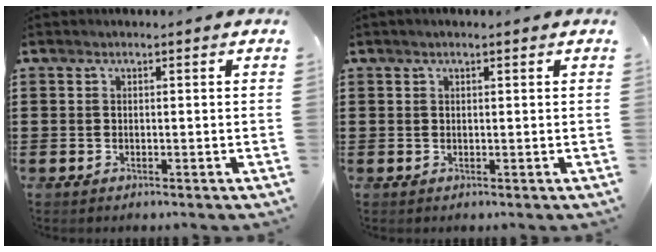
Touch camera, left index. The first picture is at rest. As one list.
[{"total": 0.7, "force": [0.4, 0.1, 0.6], "torque": [-0.011, 0.002, 0.008]}]